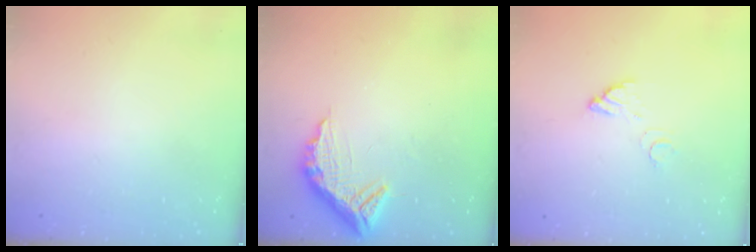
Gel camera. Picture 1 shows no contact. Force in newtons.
{"total": 11.3, "press": 11.3, "slide": 1.0}
{"total": 3.7, "press": 3.7, "slide": 0.3}